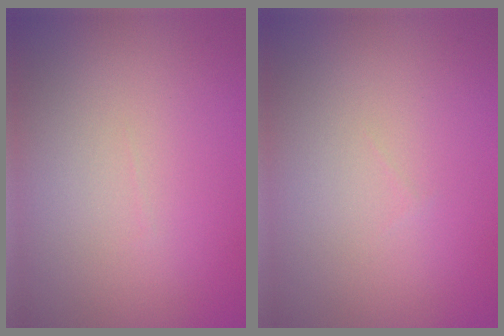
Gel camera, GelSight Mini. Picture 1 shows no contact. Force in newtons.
{"total": 0.0}